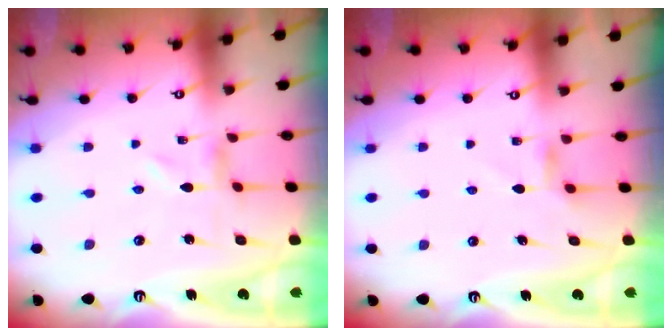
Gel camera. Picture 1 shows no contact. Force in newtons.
{"total": 4.2, "press": 4.2, "slide": 0.5}